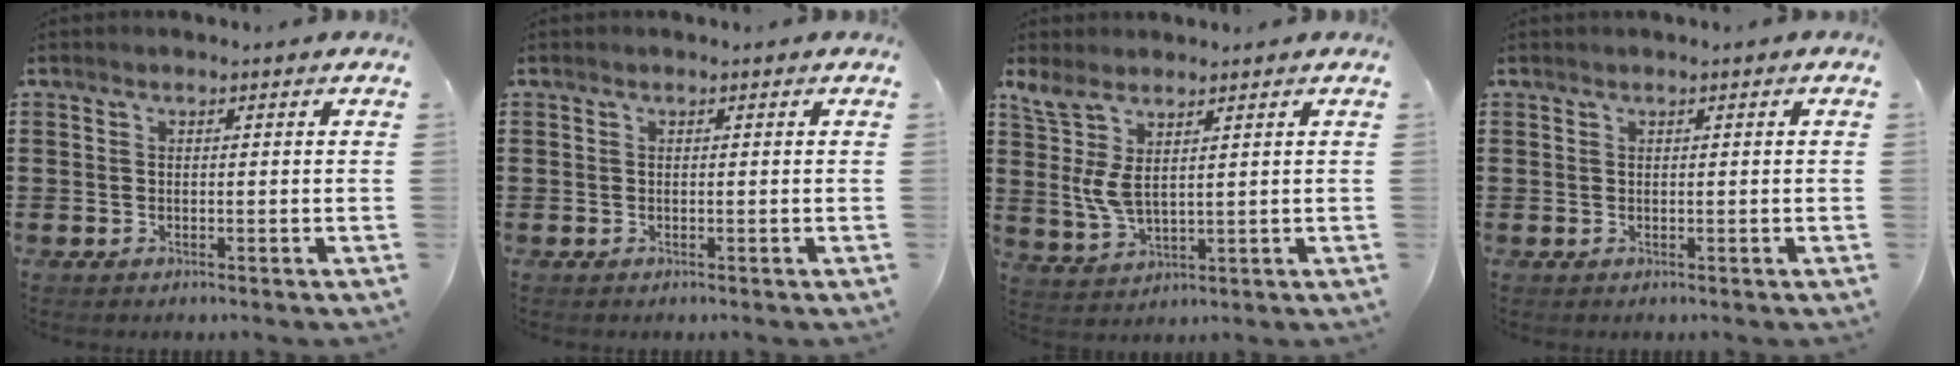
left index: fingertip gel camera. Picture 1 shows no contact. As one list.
[{"total": 0.0}, {"total": 5.9, "force": [2.3, 2.5, 4.8], "torque": [-0.124, -0.004, 0.036]}, {"total": 0.0}]